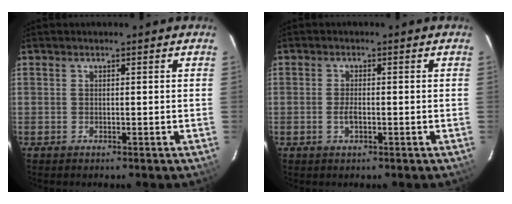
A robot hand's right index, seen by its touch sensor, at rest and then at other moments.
{"total": 2.1, "force": [-0.7, 0.8, 1.8], "torque": [-0.038, 0.000, -0.013]}